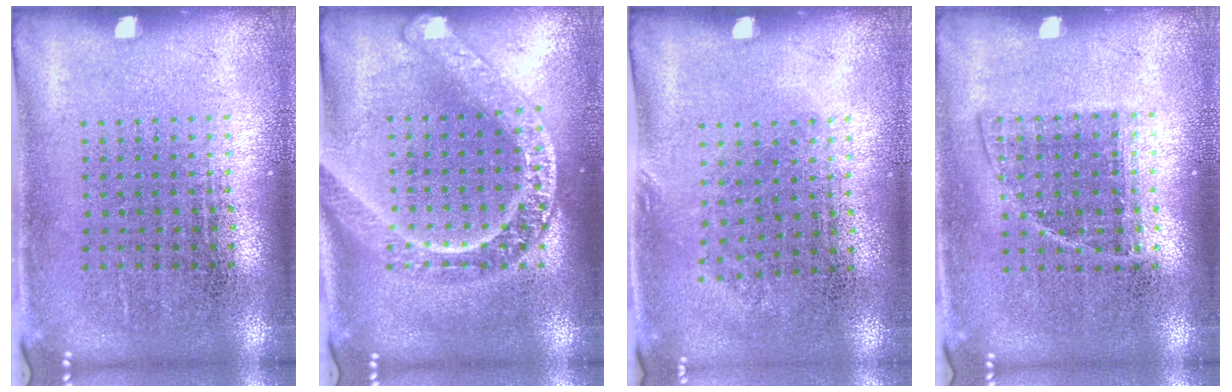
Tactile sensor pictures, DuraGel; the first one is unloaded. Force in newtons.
{"total": 2.4, "press": 2.4, "slide": 0.2}
{"total": 0.8, "press": 0.6, "slide": 0.5}
{"total": 0.8, "press": 0.7, "slide": 0.4}